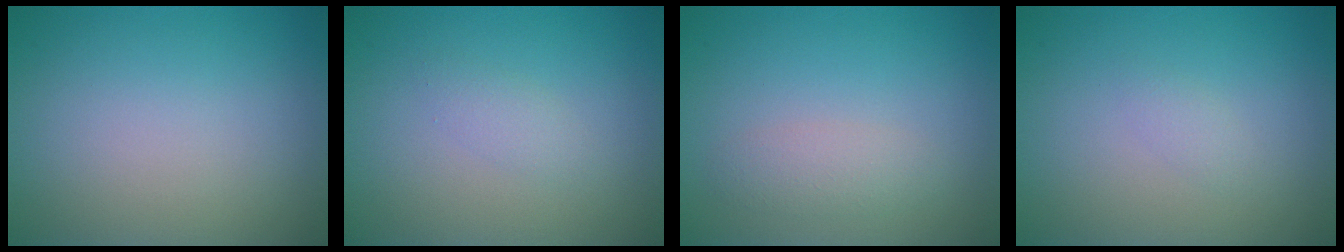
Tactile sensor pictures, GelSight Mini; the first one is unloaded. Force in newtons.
{"total": 1.1, "press": 1.1, "slide": 0.1}
{"total": 1.7, "press": 1.7, "slide": 0.1}
{"total": 0.7, "press": 0.7, "slide": 0.0}